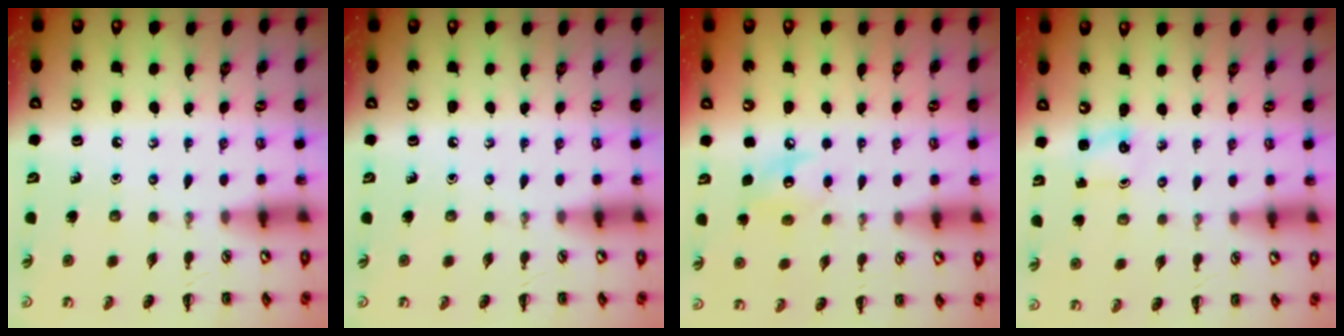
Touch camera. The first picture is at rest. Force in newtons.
{"total": 0.0}
{"total": 7.8, "press": 7.7, "slide": 1.2}
{"total": 1.1, "press": 1.0, "slide": 0.1}